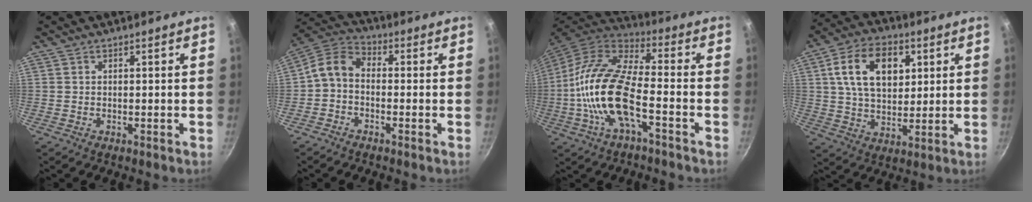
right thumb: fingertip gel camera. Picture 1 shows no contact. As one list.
[{"total": 7.5, "force": [-0.9, 5.2, 5.3], "torque": [-0.092, 0.028, -0.037]}, {"total": 18.0, "force": [-4.7, 7.2, 15.9], "torque": [-0.328, 0.037, -0.091]}, {"total": 15.2, "force": [4.7, 9.6, 10.8], "torque": [-0.160, -0.004, 0.082]}]